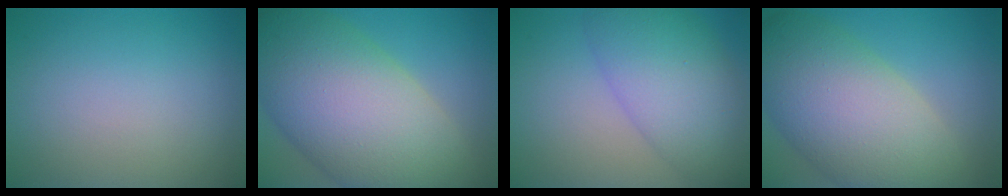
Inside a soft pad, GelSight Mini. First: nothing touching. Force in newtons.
{"total": 15.9, "press": 15.9, "slide": 0.6}
{"total": 8.0, "press": 8.0, "slide": 0.1}
{"total": 12.2, "press": 12.2, "slide": 0.9}